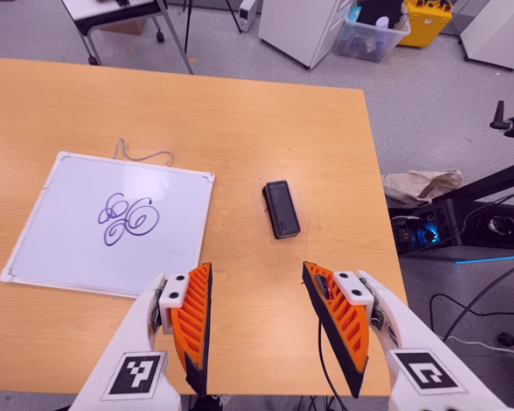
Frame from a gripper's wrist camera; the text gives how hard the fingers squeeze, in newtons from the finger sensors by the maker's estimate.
{"total": 0.0}